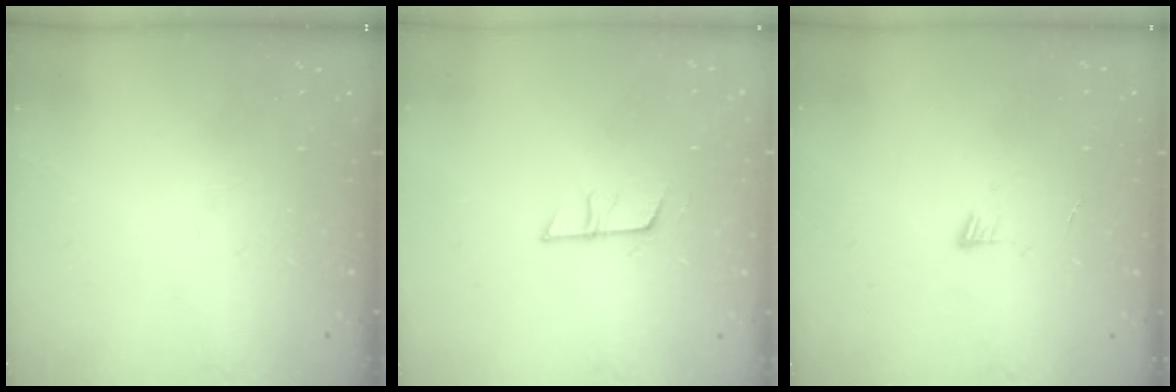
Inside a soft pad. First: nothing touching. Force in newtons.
{"total": 7.2, "press": 7.1, "slide": 0.5}
{"total": 3.5, "press": 3.4, "slide": 0.4}